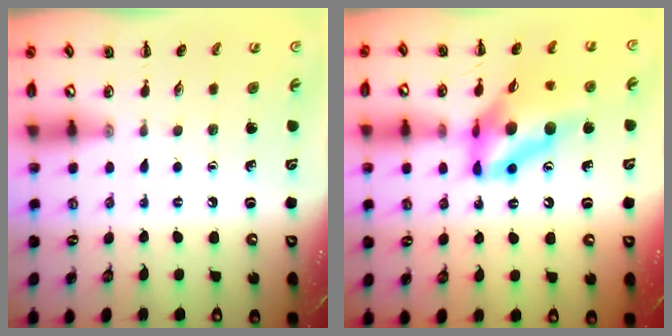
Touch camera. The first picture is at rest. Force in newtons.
{"total": 13.2, "press": 12.5, "slide": 4.4}